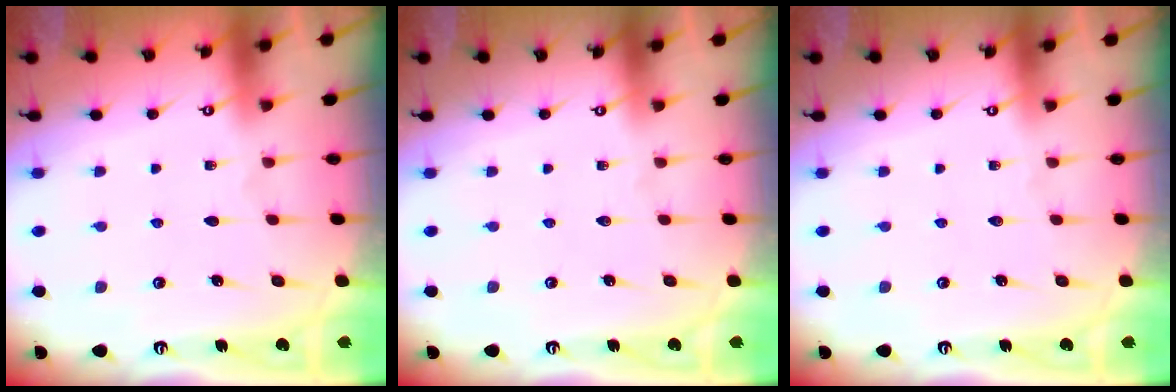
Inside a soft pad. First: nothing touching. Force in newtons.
{"total": 0.0}
{"total": 0.0}